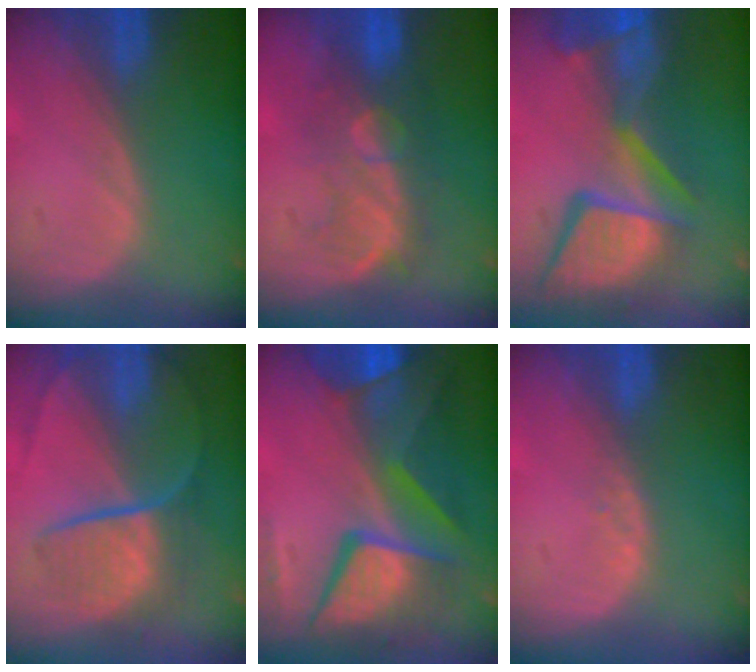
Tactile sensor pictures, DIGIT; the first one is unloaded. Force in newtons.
{"total": 7.9, "press": 7.8, "slide": 1.3}
{"total": 13.9, "press": 11.3, "slide": 8.1}
{"total": 8.8, "press": 7.6, "slide": 4.6}
{"total": 11.8, "press": 11.7, "slide": 1.3}
{"total": 1.1, "press": 0.8, "slide": 0.7}